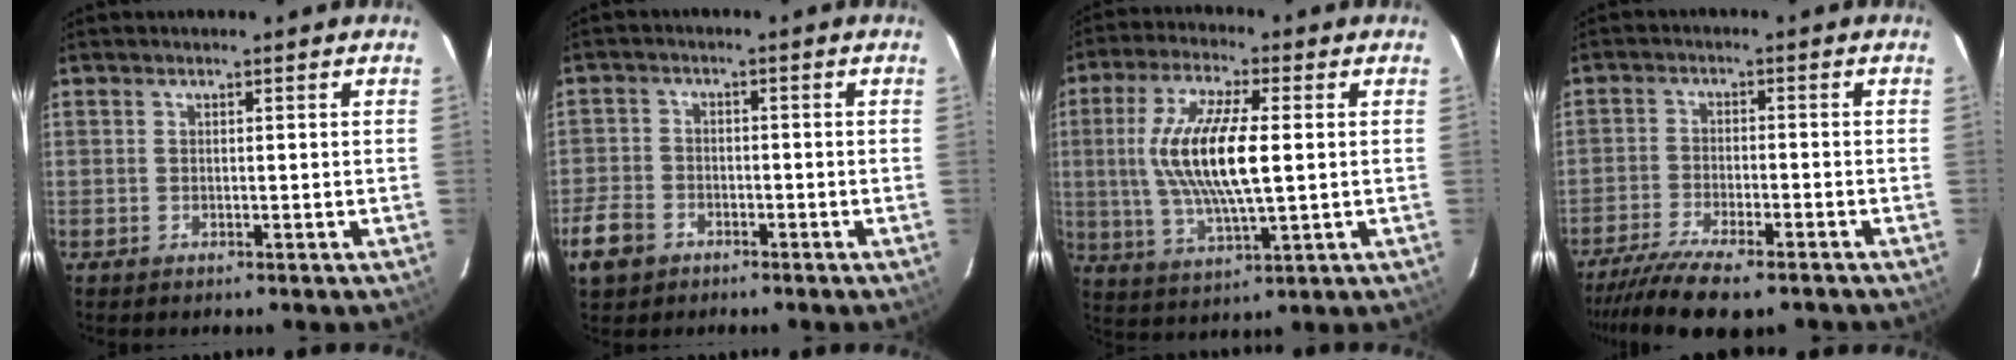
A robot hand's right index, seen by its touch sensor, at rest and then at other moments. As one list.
[{"total": 7.1, "force": [-3.9, 5.4, 2.6], "torque": [-0.077, 0.015, -0.069]}, {"total": 14.4, "force": [1.0, 3.9, 13.8], "torque": [-0.273, 0.001, 0.022]}, {"total": 12.6, "force": [-10.2, 2.8, 6.8], "torque": [-0.157, -0.037, -0.176]}]